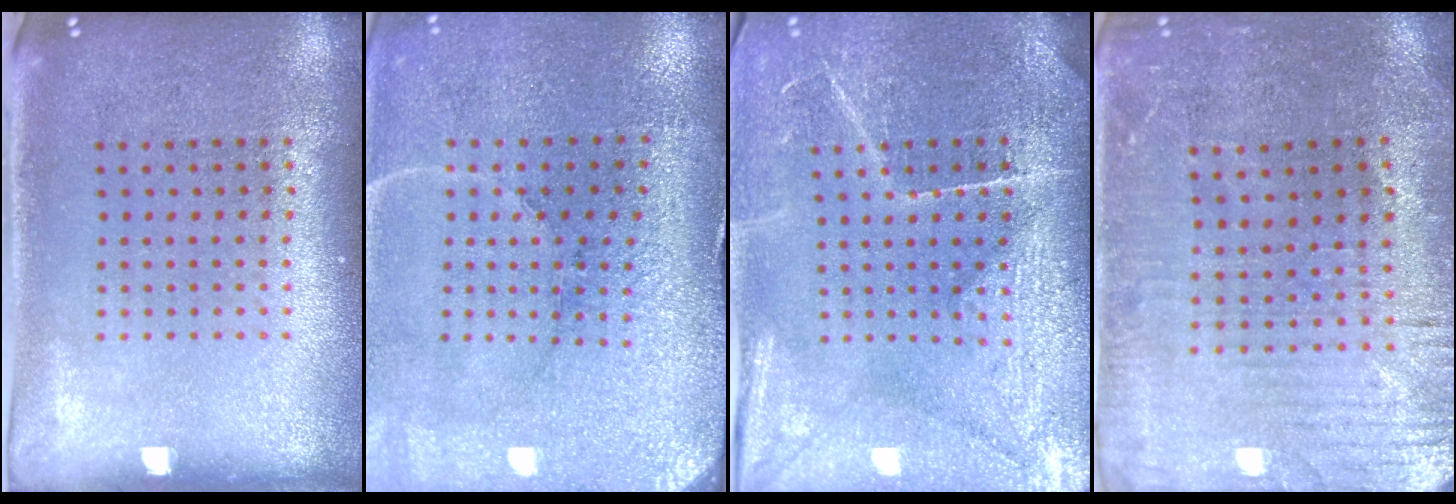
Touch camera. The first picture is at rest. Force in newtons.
{"total": 3.2, "press": 3.2, "slide": 0.1}
{"total": 3.9, "press": 3.8, "slide": 1.1}
{"total": 1.4, "press": 1.3, "slide": 0.5}